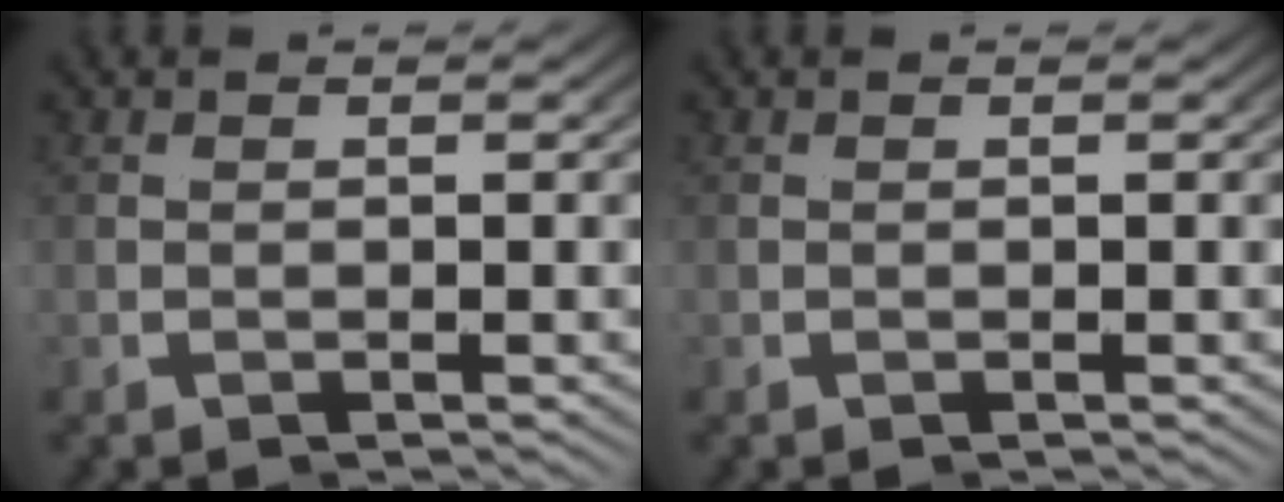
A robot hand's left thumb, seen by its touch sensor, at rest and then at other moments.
{"total": 0.0}